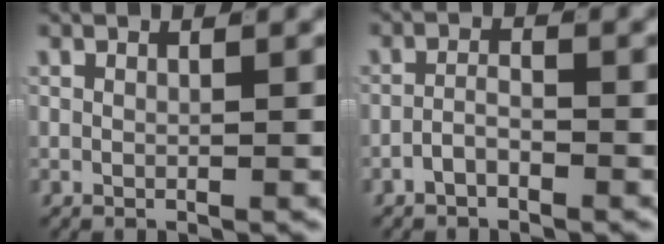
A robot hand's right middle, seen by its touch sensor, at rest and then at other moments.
{"total": 1.8, "force": [-1.5, 0.5, 0.9], "torque": [-0.010, 0.000, -0.030]}